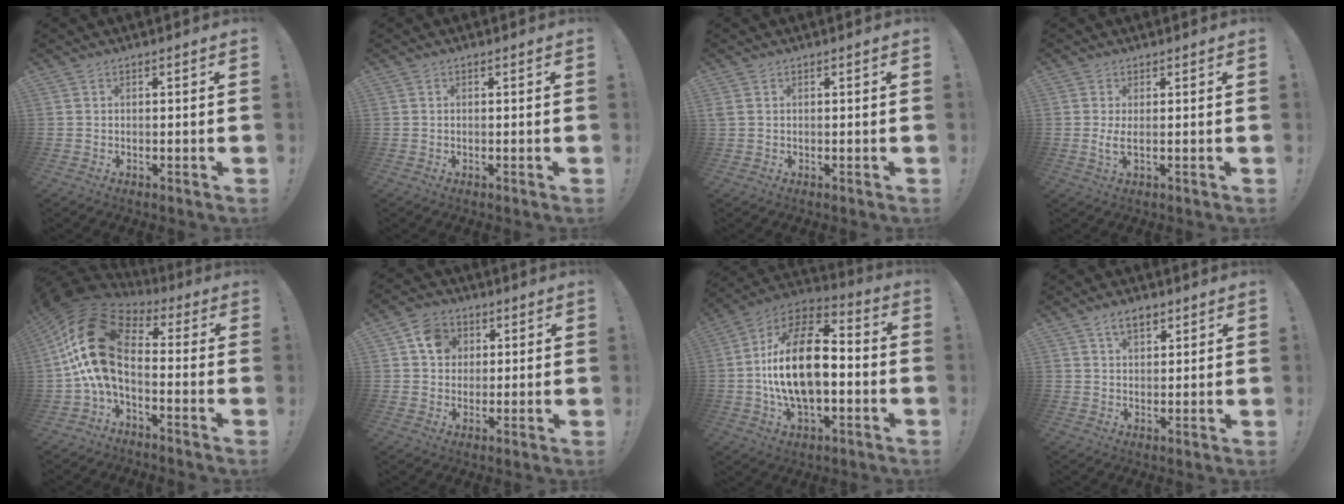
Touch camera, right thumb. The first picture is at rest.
{"total": 0.0}
{"total": 1.1, "force": [0.5, 0.5, 0.8], "torque": [-0.024, 0.004, 0.011]}
{"total": 3.1, "force": [0.3, 0.4, 3.0], "torque": [-0.044, -0.007, 0.005]}
{"total": 20.4, "force": [1.9, 11.1, 17.1], "torque": [-0.339, -0.002, 0.041]}
{"total": 8.5, "force": [2.8, 7.4, 3.1], "torque": [-0.048, -0.002, 0.057]}
{"total": 21.0, "force": [-1.4, 11.3, 17.7], "torque": [-0.320, 0.012, -0.026]}
{"total": 5.1, "force": [2.9, 2.8, 3.0], "torque": [-0.043, -0.007, 0.050]}